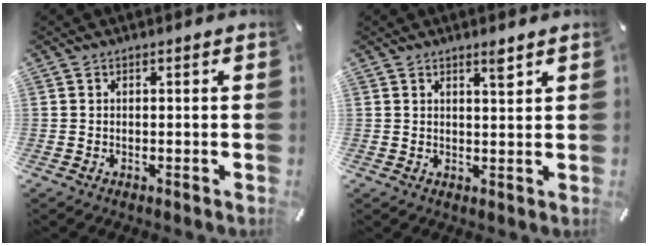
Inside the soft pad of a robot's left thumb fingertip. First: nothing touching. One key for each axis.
{"total": 2.7, "fx": 2.0, "fy": 0.4, "fz": 1.8, "tx": -0.032, "ty": -0.004, "tz": 0.033}